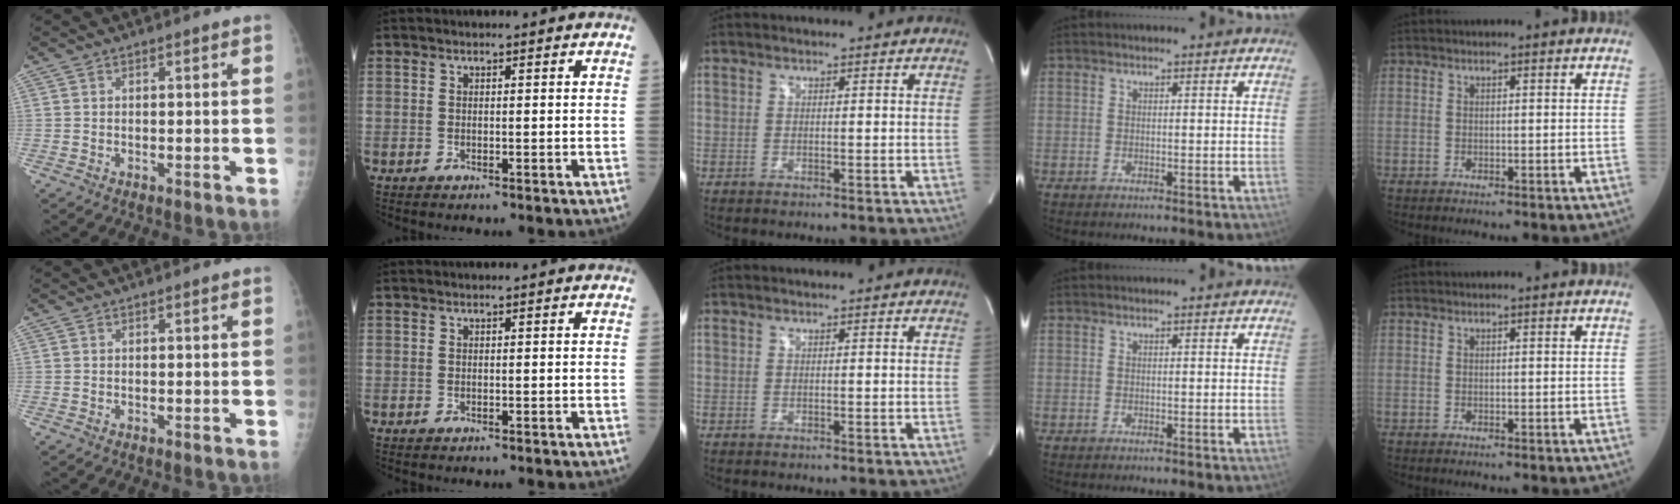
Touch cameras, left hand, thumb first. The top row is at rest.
{}